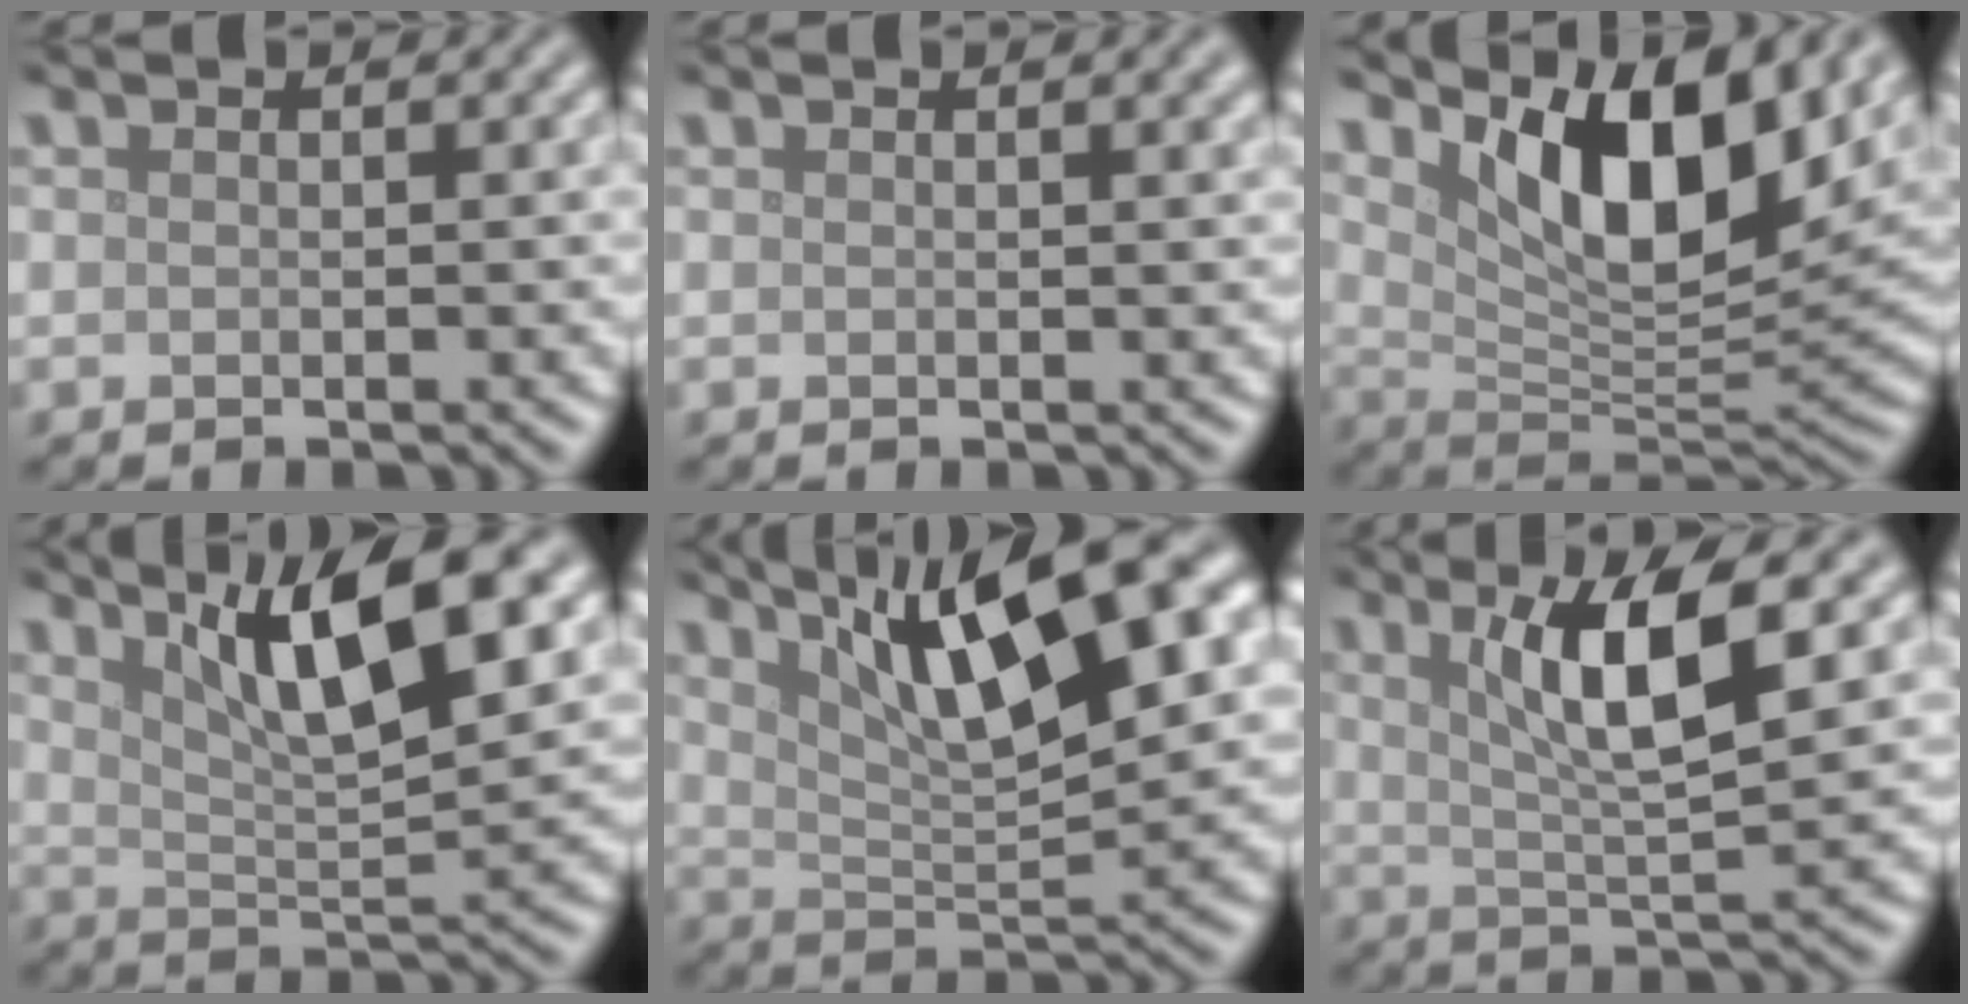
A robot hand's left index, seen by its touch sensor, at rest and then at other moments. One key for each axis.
{"total": 1.5, "fx": 0.8, "fy": 0.5, "fz": 1.2, "tx": -0.006, "ty": 0.006, "tz": 0.010}
{"total": 10.2, "fx": 5.4, "fy": 3.7, "fz": 7.9, "tx": -0.124, "ty": -0.009, "tz": 0.096}
{"total": 8.7, "fx": 4.6, "fy": 2.0, "fz": 7.1, "tx": -0.108, "ty": 0.008, "tz": 0.079}
{"total": 12.5, "fx": 6.1, "fy": 3.5, "fz": 10.3, "tx": -0.160, "ty": 0.017, "tz": 0.099}
{"total": 6.8, "fx": 2.4, "fy": 1.3, "fz": 6.2, "tx": -0.104, "ty": -0.001, "tz": 0.043}